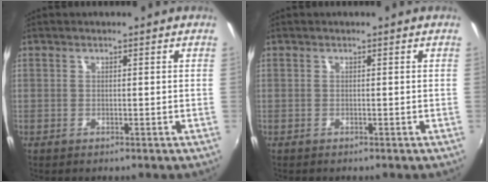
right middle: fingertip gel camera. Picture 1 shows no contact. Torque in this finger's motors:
{"motor_torque": [-0.11, 0.05, -0.01, 0.01]}